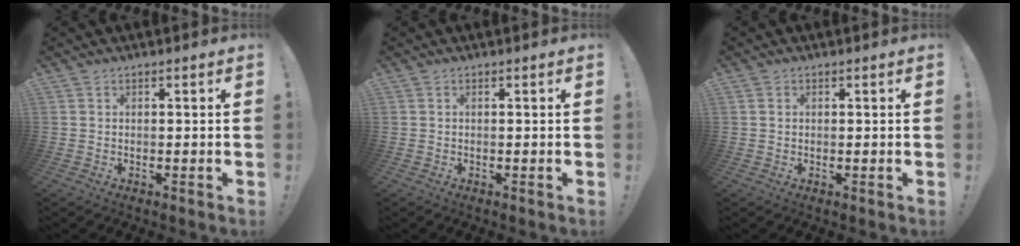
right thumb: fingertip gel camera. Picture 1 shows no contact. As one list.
[{"total": 0.0}, {"total": 0.8, "force": [0.2, 0.7, 0.3], "torque": [-0.006, 0.004, 0.005]}]